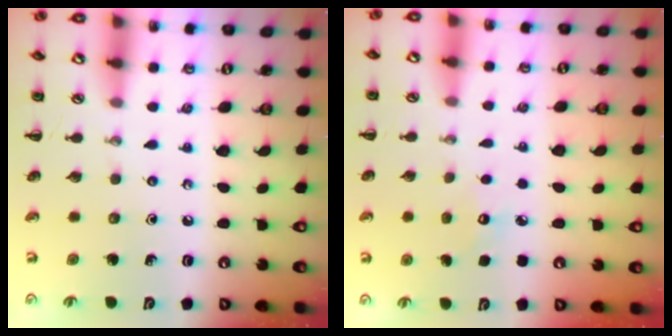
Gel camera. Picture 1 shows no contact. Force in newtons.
{"total": 5.5, "press": 5.4, "slide": 1.3}